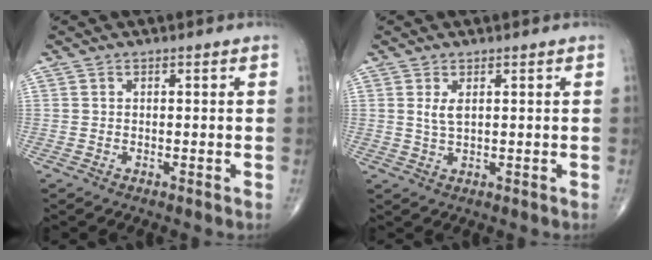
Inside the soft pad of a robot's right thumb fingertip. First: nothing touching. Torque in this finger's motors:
{"motor_torque": [-0.29, 0.22, 0.38, 0.16, 0.01]}